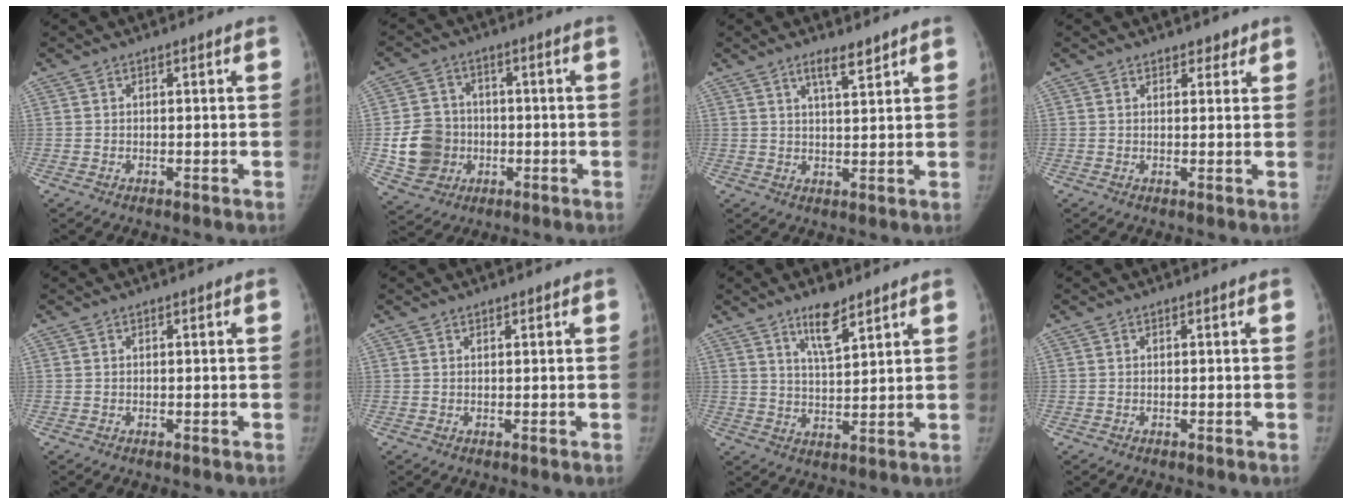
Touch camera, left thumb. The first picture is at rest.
{"total": 10.8, "force": [-1.7, 9.7, 4.4], "torque": [-0.056, 0.011, -0.025]}
{"total": 4.2, "force": [3.1, 0.8, 2.7], "torque": [-0.041, -0.021, 0.054]}
{"total": 2.1, "force": [1.7, 1.2, 0.5], "torque": [0.012, -0.009, 0.018]}
{"total": 0.0}
{"total": 0.6, "force": [0.5, 0.2, 0.1], "torque": [-0.003, -0.004, 0.008]}
{"total": 6.9, "force": [4.9, 2.0, 4.5], "torque": [-0.067, -0.036, 0.086]}
{"total": 0.0}